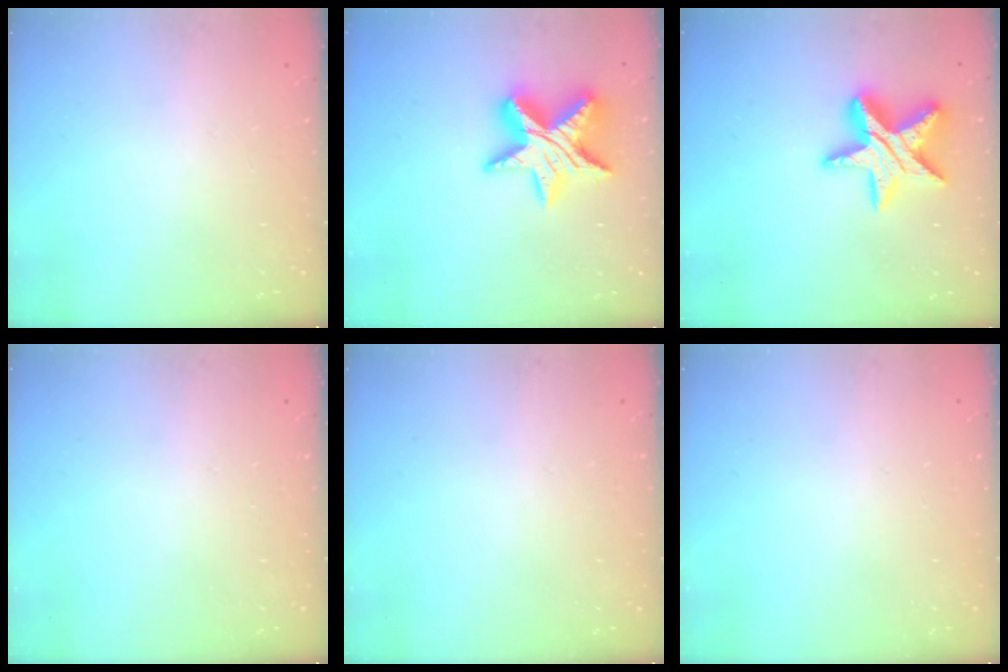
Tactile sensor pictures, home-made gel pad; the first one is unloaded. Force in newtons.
{"total": 16.3, "press": 16.2, "slide": 1.1}
{"total": 16.7, "press": 16.7, "slide": 1.3}
{"total": 0.0}
{"total": 0.0}
{"total": 0.0}